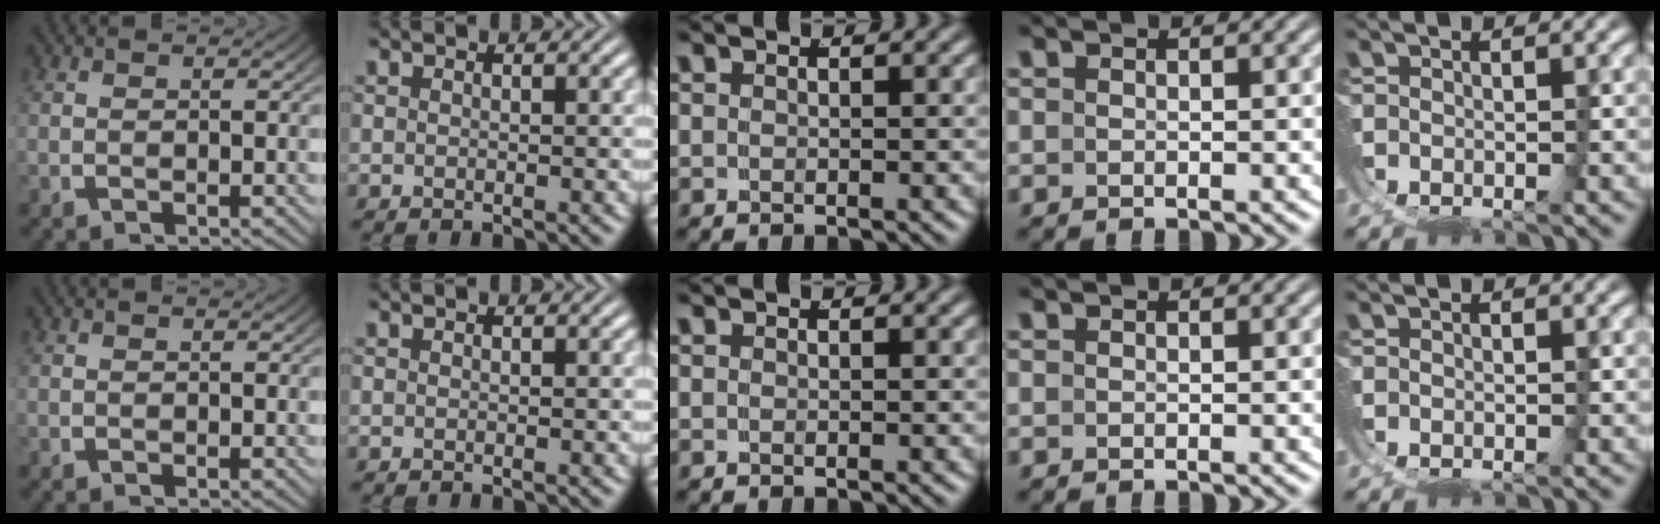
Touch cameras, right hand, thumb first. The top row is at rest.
{}